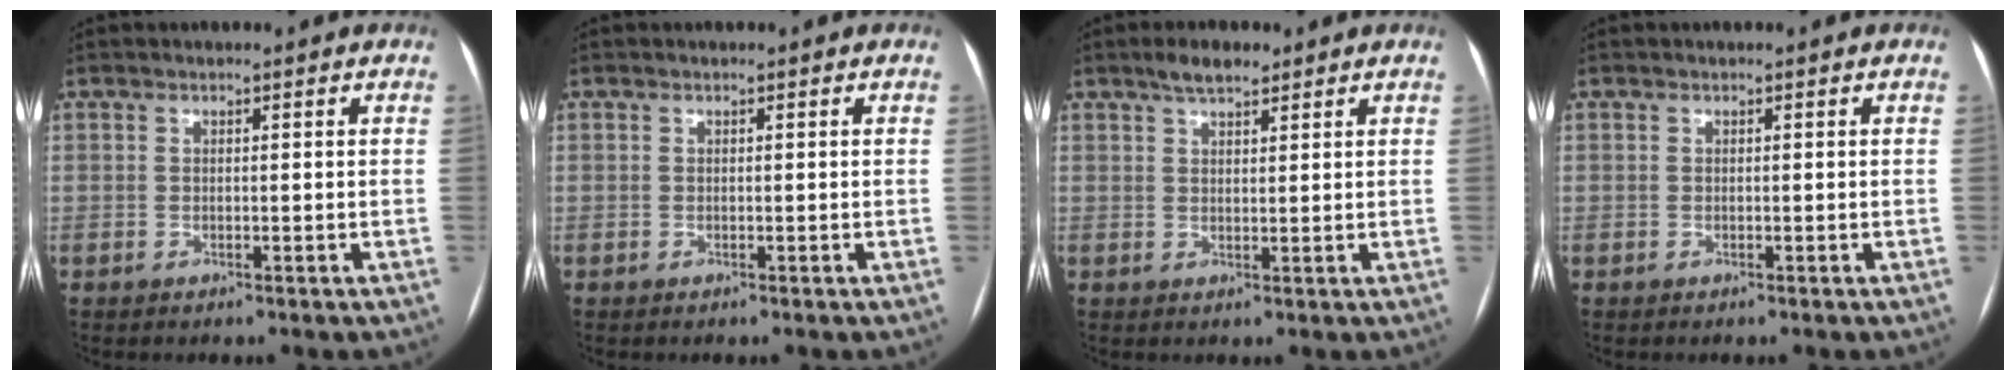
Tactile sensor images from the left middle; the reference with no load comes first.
{"total": 0.6, "force": [-0.4, -0.3, -0.2], "torque": [0.007, -0.005, -0.009]}
{"total": 3.7, "force": [2.7, 1.2, 2.1], "torque": [-0.041, 0.010, 0.047]}
{"total": 0.0}